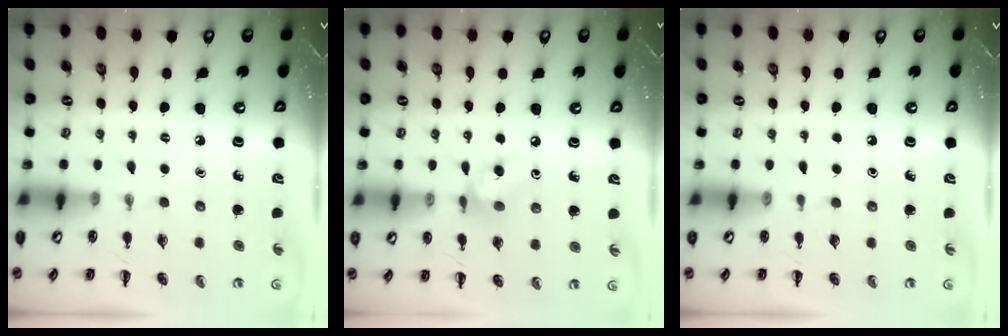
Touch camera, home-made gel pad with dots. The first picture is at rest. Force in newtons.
{"total": 7.2, "press": 7.2, "slide": 0.7}
{"total": 0.0}